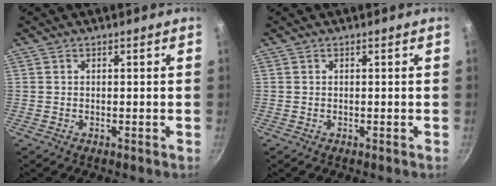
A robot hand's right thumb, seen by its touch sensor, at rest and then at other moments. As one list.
[{"total": 0.0}]